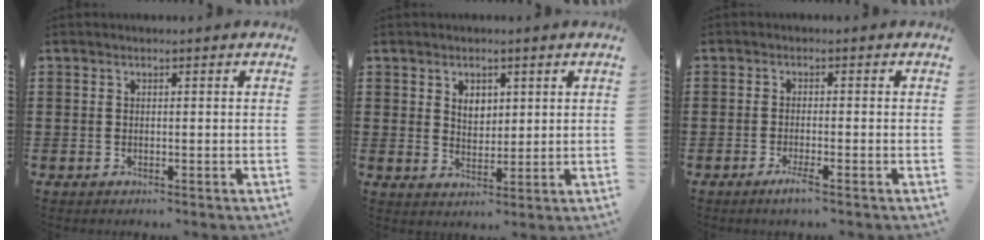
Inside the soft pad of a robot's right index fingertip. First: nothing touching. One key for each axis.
{"total": 2.8, "fx": 1.5, "fy": 1.9, "fz": 1.4, "tx": -0.026, "ty": 0.004, "tz": 0.025}
{"total": 2.3, "fx": -1.5, "fy": 0.0, "fz": 1.8, "tx": -0.045, "ty": -0.010, "tz": -0.030}